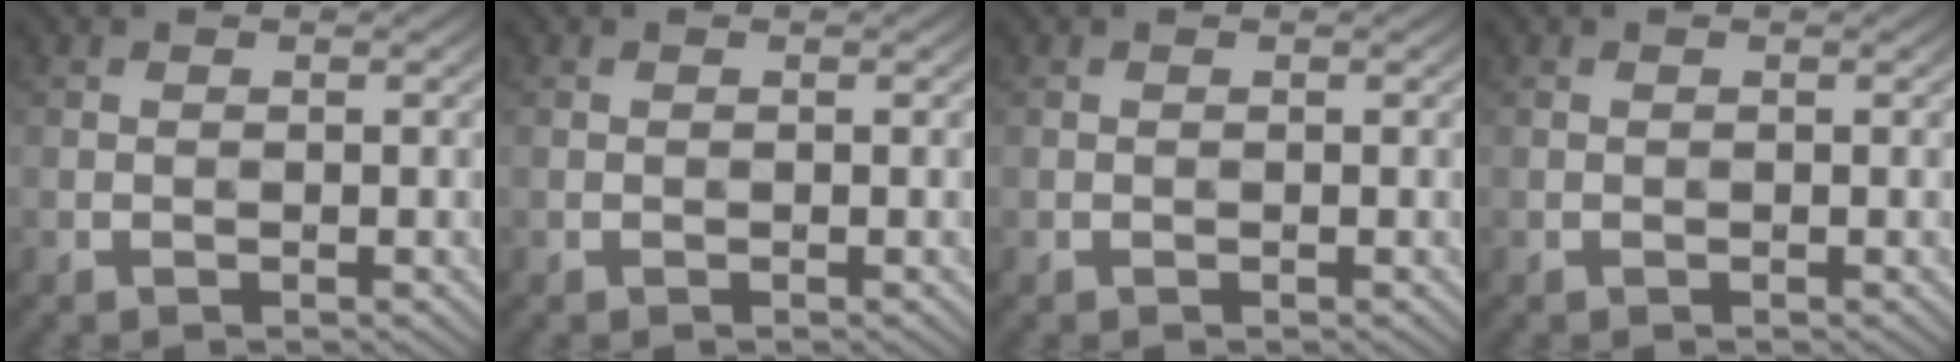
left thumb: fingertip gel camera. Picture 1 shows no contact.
{"total": 0.0}
{"total": 0.0}
{"total": 0.0}